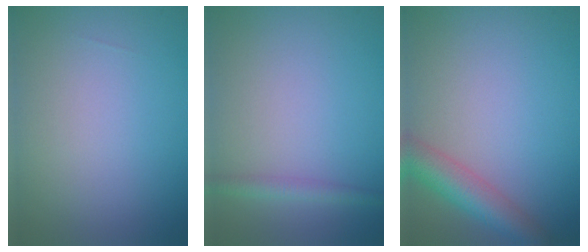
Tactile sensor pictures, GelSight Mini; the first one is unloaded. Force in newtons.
{"total": 1.6, "press": 1.6, "slide": 0.0}
{"total": 4.7, "press": 4.7, "slide": 0.1}